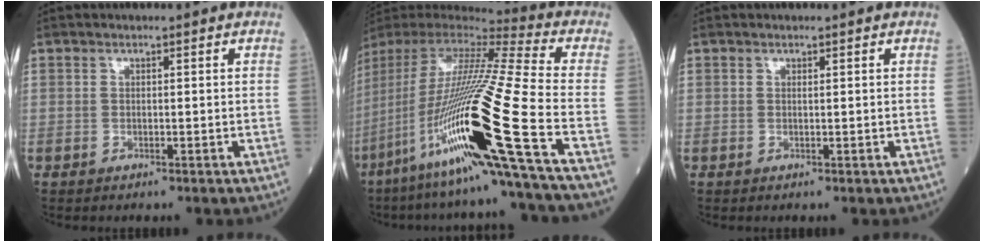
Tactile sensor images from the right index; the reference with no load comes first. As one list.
[{"total": 28.5, "force": [-11.1, -0.5, 26.2], "torque": [-0.500, -0.050, -0.209]}, {"total": 0.0}]